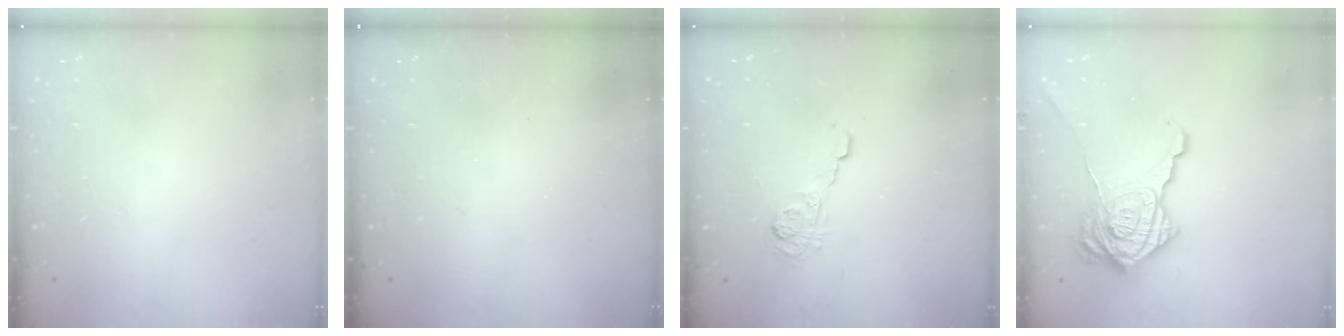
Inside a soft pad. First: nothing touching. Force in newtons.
{"total": 2.6, "press": 2.5, "slide": 0.9}
{"total": 6.1, "press": 6.1, "slide": 0.7}
{"total": 22.9, "press": 22.9, "slide": 1.3}